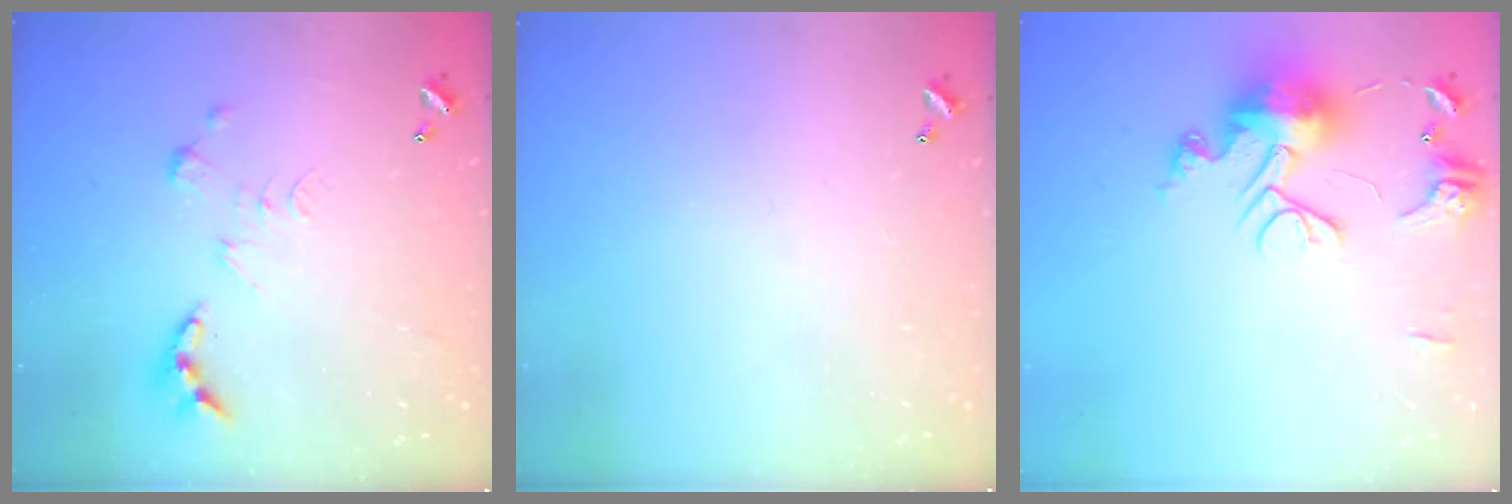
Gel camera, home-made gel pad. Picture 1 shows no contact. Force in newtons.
{"total": 0.0}
{"total": 13.5, "press": 13.5, "slide": 1.0}